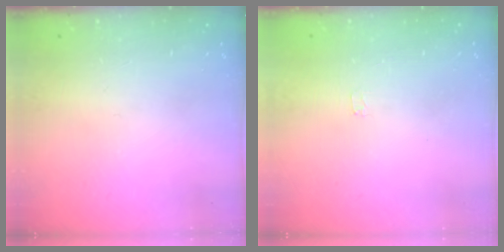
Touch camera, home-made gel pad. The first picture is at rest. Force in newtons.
{"total": 2.4, "press": 2.4, "slide": 0.4}